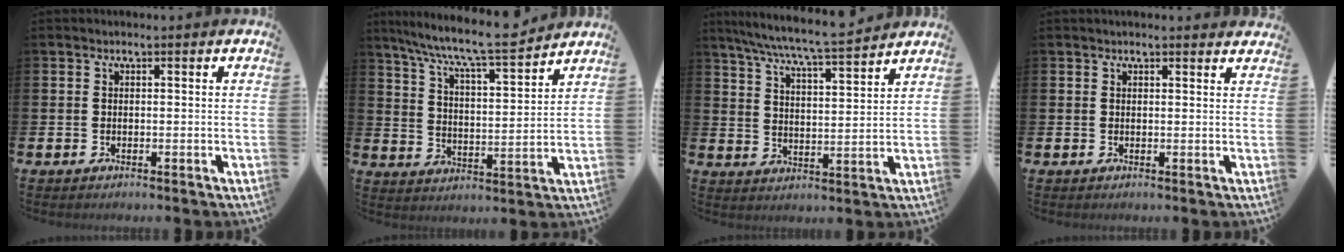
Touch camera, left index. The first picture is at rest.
{"total": 9.0, "force": [8.4, 0.6, 3.0], "torque": [-0.086, -0.062, 0.144]}
{"total": 7.4, "force": [7.0, -0.3, 2.2], "torque": [-0.070, -0.048, 0.123]}
{"total": 1.2, "force": [1.2, 0.0, 0.1], "torque": [0.003, -0.004, 0.022]}